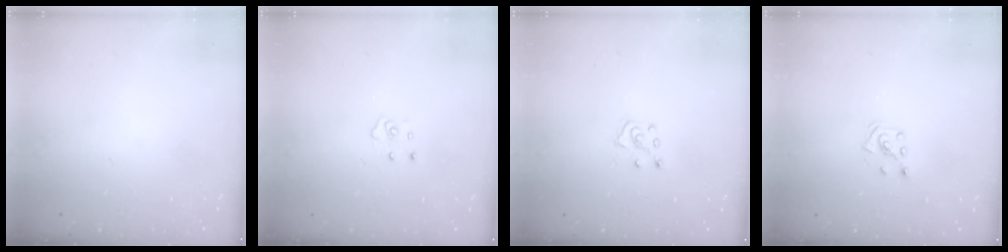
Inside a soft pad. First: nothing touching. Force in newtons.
{"total": 3.8, "press": 3.8, "slide": 0.3}
{"total": 5.3, "press": 5.3, "slide": 0.4}
{"total": 3.8, "press": 3.8, "slide": 0.4}